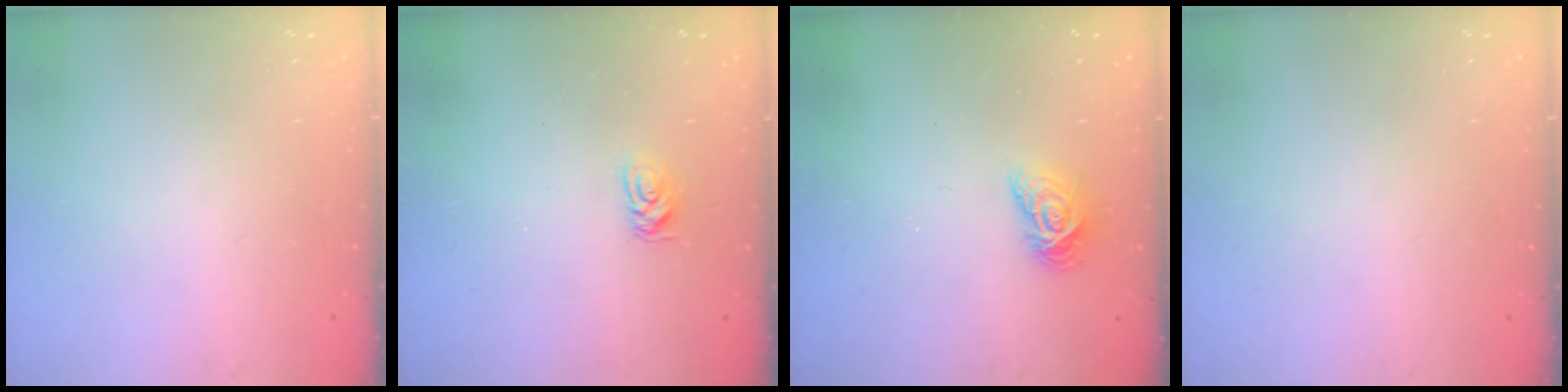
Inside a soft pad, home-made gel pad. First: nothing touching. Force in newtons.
{"total": 3.4, "press": 3.4, "slide": 0.5}
{"total": 8.3, "press": 8.3, "slide": 0.3}
{"total": 0.0}